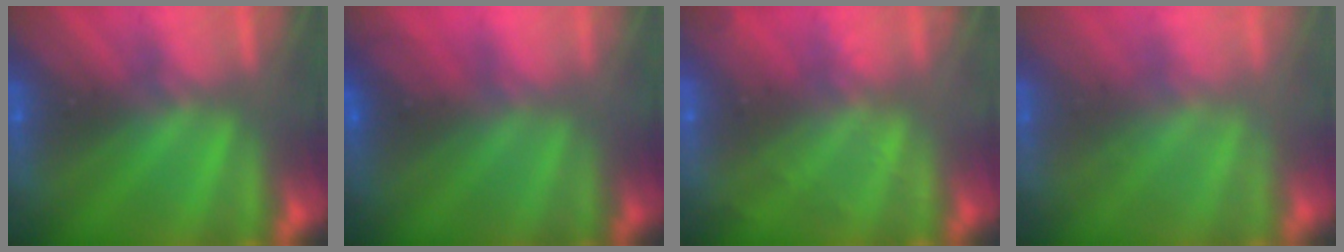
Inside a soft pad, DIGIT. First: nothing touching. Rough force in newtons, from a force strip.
{"total": 3.0}
{"total": 2.1}
{"total": 2.2}